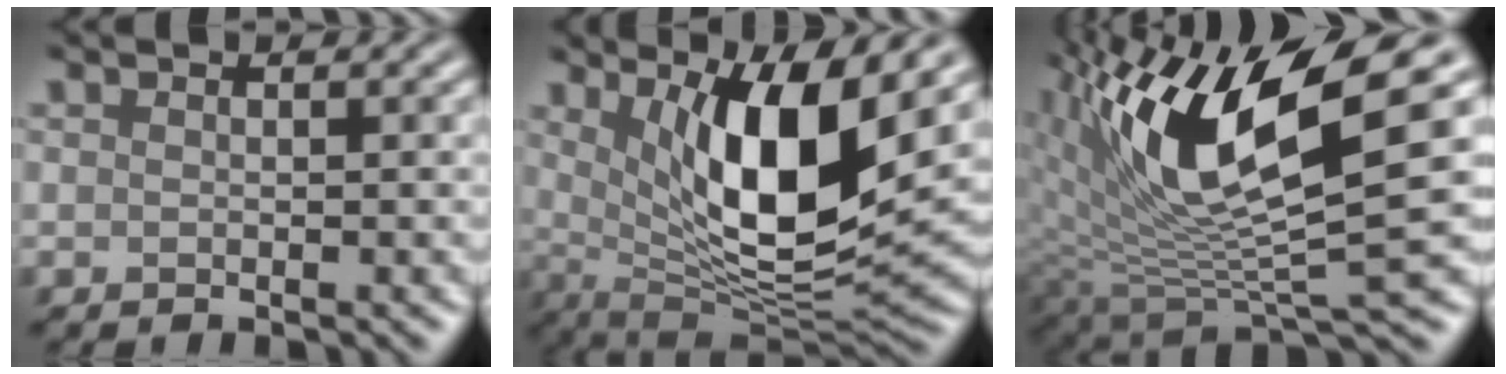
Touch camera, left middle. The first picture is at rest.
{"total": 10.4, "force": [3.3, 3.1, 9.3], "torque": [-0.149, -0.022, 0.062]}
{"total": 12.5, "force": [4.1, 3.9, 11.1], "torque": [-0.210, -0.008, 0.081]}